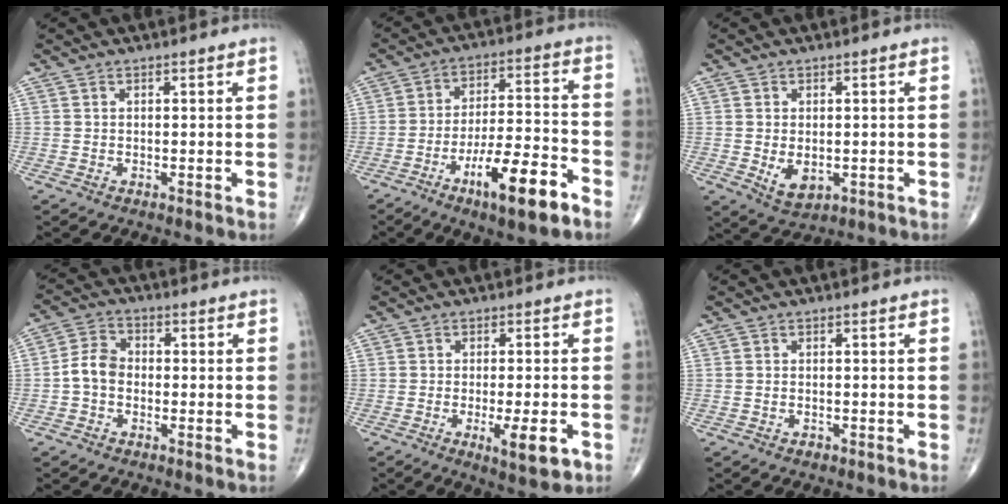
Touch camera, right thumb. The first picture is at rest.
{"total": 14.6, "force": [-7.9, 3.6, 11.7], "torque": [-0.193, 0.049, -0.124]}
{"total": 4.9, "force": [-0.7, 3.1, 3.7], "torque": [-0.049, -0.009, 0.001]}
{"total": 5.4, "force": [-1.2, 4.1, 3.4], "torque": [-0.056, 0.019, -0.034]}
{"total": 7.1, "force": [-2.7, 1.9, 6.3], "torque": [-0.096, -0.006, -0.035]}
{"total": 0.9, "force": [-0.5, 0.6, 0.4], "torque": [-0.003, 0.007, -0.005]}